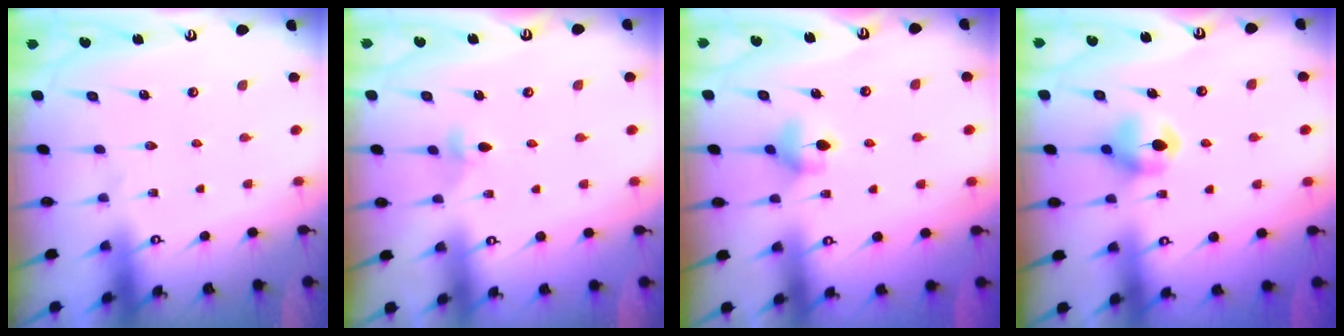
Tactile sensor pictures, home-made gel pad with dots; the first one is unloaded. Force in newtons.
{"total": 3.9, "press": 3.8, "slide": 0.9}
{"total": 5.5, "press": 5.4, "slide": 0.7}
{"total": 6.4, "press": 6.3, "slide": 0.8}